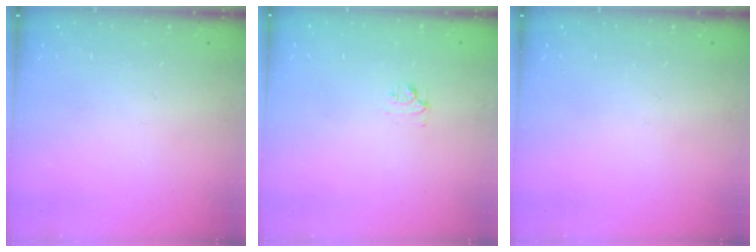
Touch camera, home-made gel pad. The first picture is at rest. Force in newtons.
{"total": 4.4, "press": 4.4, "slide": 0.5}
{"total": 0.0}